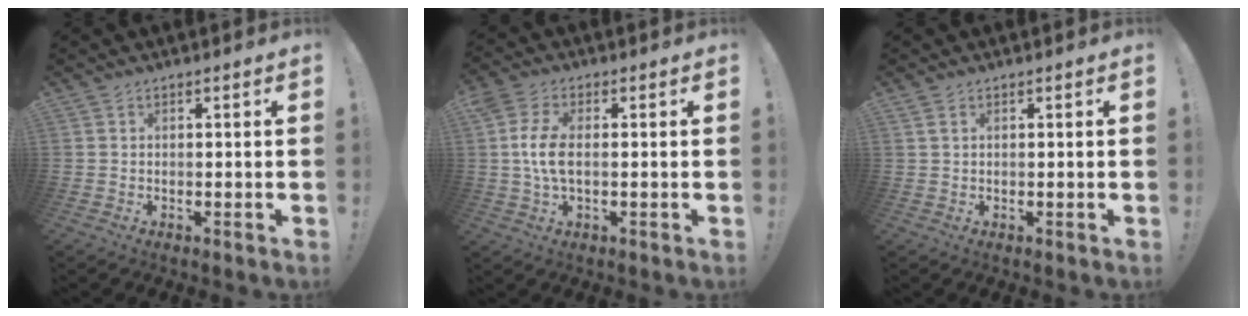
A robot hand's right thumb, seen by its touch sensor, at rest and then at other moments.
{"total": 8.4, "force": [0.4, 4.2, 7.2], "torque": [-0.135, -0.003, 0.008]}
{"total": 1.6, "force": [0.8, 0.6, 1.3], "torque": [-0.035, 0.005, 0.017]}